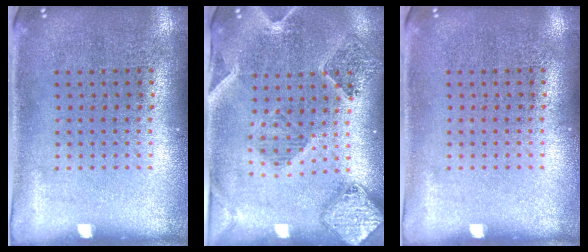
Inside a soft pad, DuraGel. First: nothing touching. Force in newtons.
{"total": 1.5, "press": 1.5, "slide": 0.2}
{"total": 0.0}